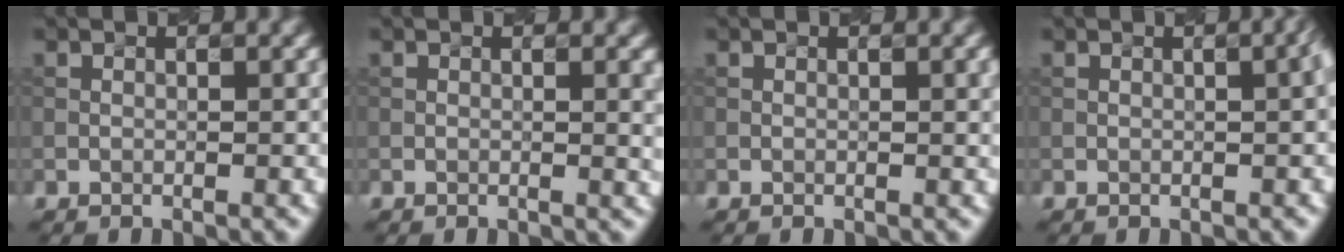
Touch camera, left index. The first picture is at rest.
{"total": 2.1, "force": [0.3, 0.7, 2.0], "torque": [-0.015, 0.004, 0.006]}
{"total": 1.8, "force": [0.3, 0.6, 1.6], "torque": [-0.014, 0.007, 0.005]}
{"total": 3.3, "force": [0.5, 1.4, 3.0], "torque": [-0.009, 0.024, -0.003]}